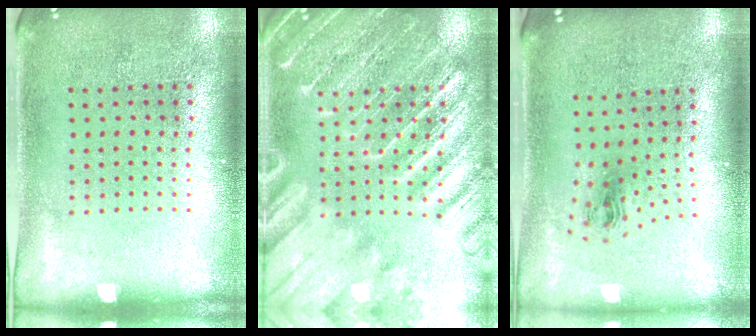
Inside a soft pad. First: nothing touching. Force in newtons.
{"total": 3.6, "press": 3.6, "slide": 0.5}
{"total": 1.0, "press": 0.4, "slide": 0.9}